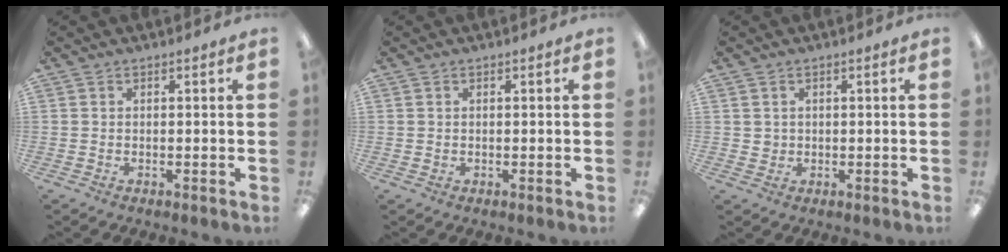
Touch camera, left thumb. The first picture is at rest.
{"total": 0.6, "force": [0.2, 0.6, 0.0], "torque": [0.000, 0.005, 0.003]}
{"total": 1.7, "force": [0.6, 1.6, 0.2], "torque": [-0.006, 0.005, 0.010]}